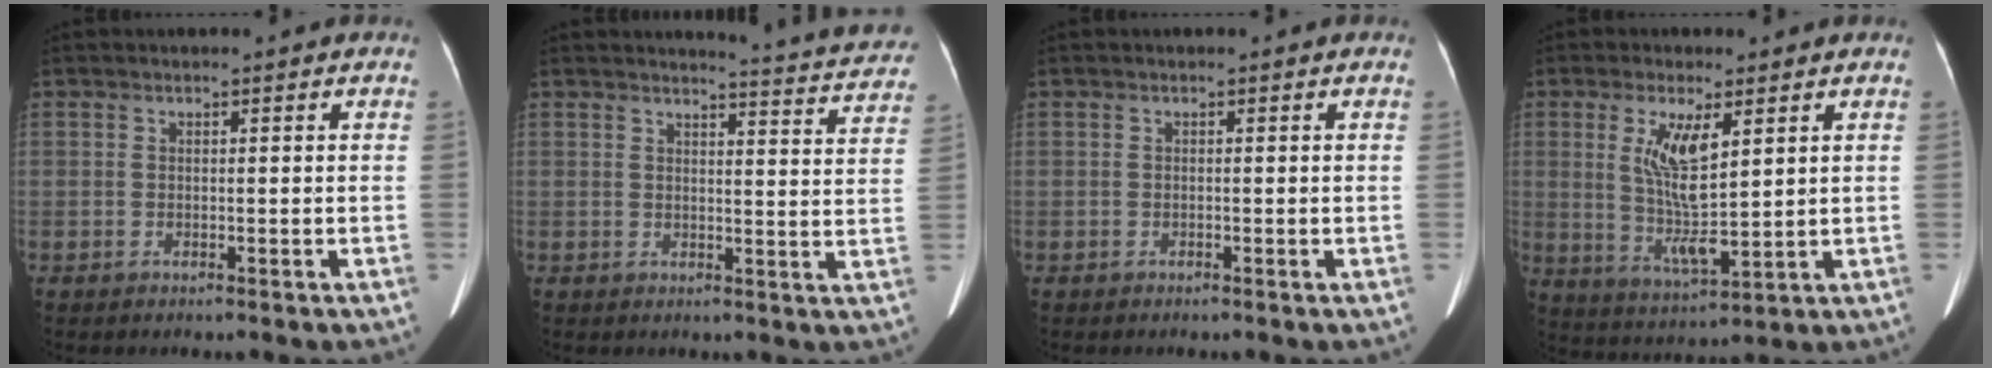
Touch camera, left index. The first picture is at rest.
{"total": 10.3, "force": [10.2, 0.1, 1.3], "torque": [-0.010, -0.048, 0.097]}
{"total": 0.0}
{"total": 8.7, "force": [2.6, 1.9, 8.1], "torque": [-0.162, -0.012, 0.054]}